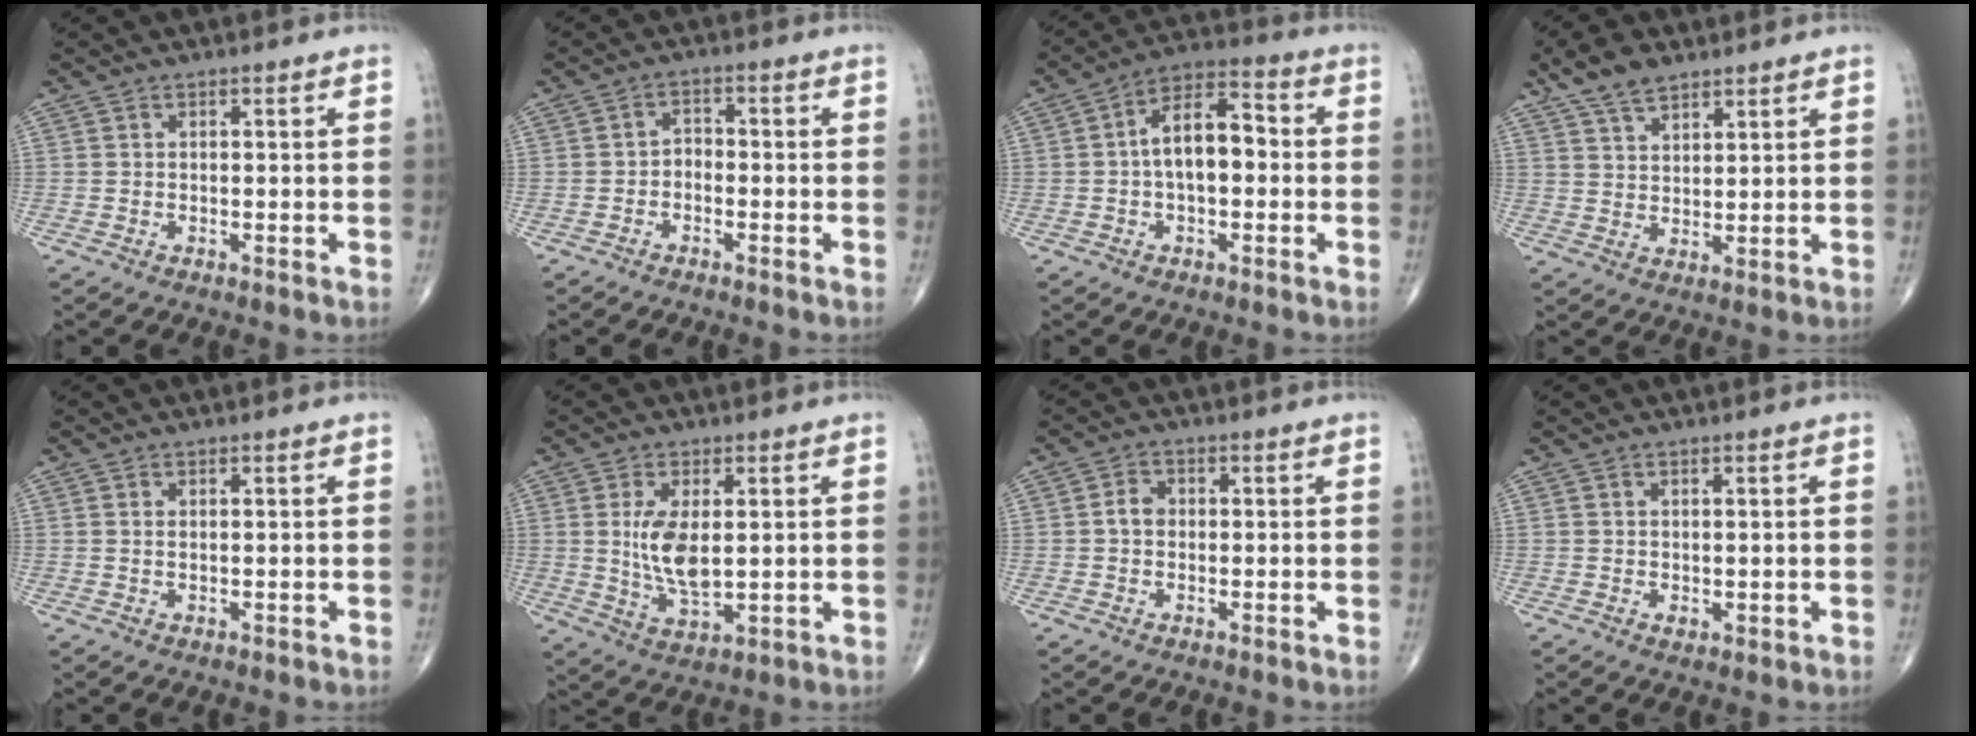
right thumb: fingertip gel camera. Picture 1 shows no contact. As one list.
[{"total": 2.4, "force": [-1.2, 1.6, 1.2], "torque": [-0.008, 0.019, -0.028]}, {"total": 10.7, "force": [-0.1, 5.7, 9.1], "torque": [-0.142, 0.036, -0.012]}, {"total": 7.9, "force": [5.7, 3.7, 4.2], "torque": [-0.064, -0.020, 0.108]}, {"total": 0.5, "force": [0.2, 0.2, 0.4], "torque": [-0.010, 0.001, 0.005]}, {"total": 8.7, "force": [1.1, 4.0, 7.6], "torque": [-0.143, -0.020, 0.031]}, {"total": 2.7, "force": [-0.1, 2.1, 1.6], "torque": [-0.022, 0.009, -0.007]}, {"total": 1.2, "force": [0.2, 0.8, 0.8], "torque": [-0.010, -0.004, 0.008]}]